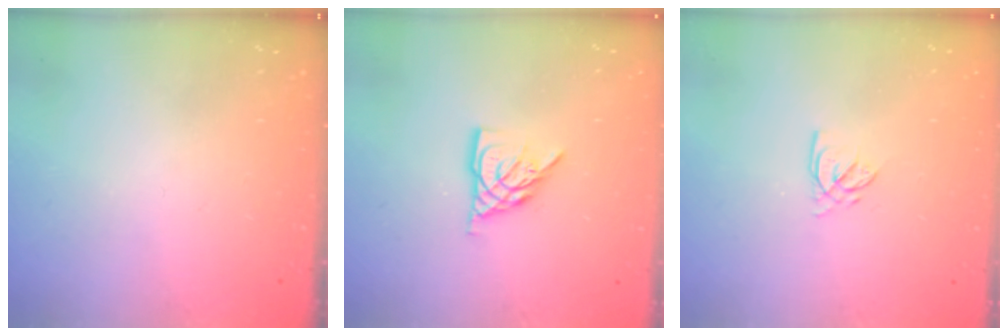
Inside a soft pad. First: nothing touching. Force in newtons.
{"total": 8.3, "press": 8.2, "slide": 0.9}
{"total": 2.2, "press": 2.2, "slide": 0.3}